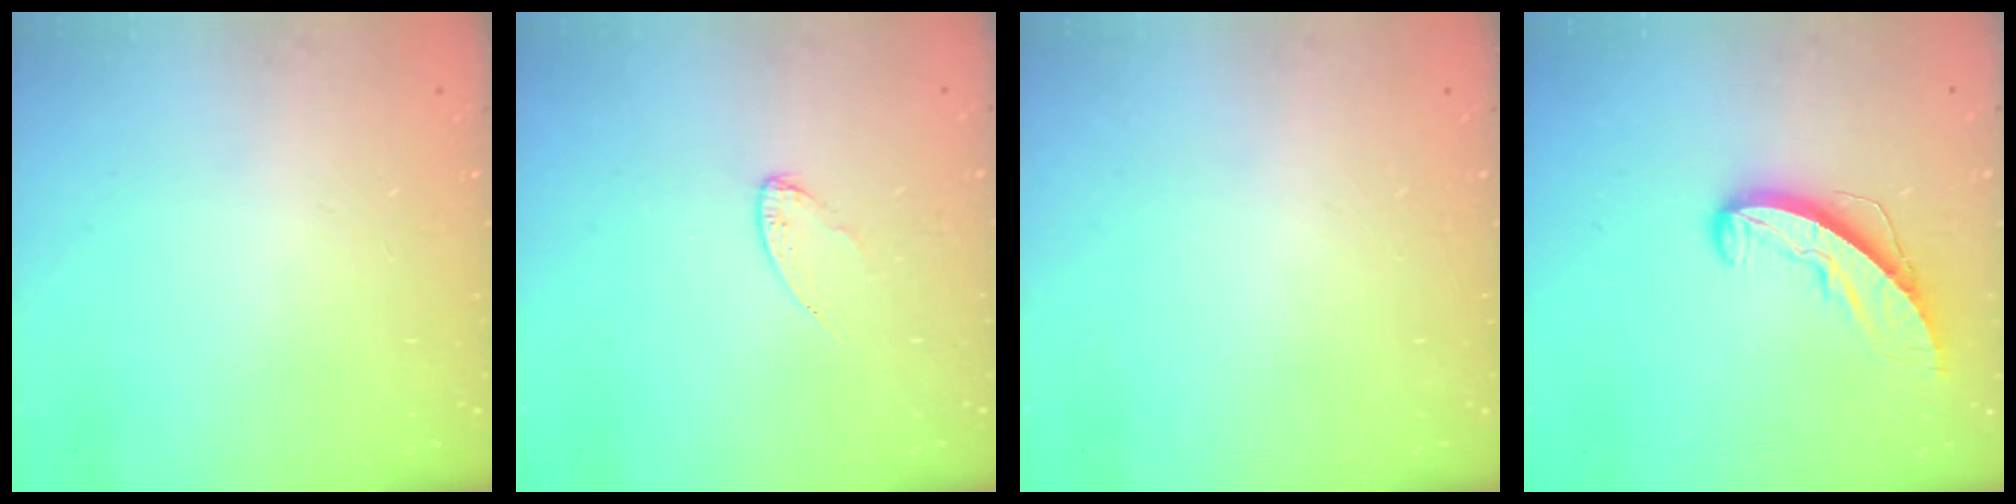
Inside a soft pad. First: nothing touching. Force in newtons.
{"total": 4.2, "press": 4.1, "slide": 0.4}
{"total": 0.0}
{"total": 9.9, "press": 9.8, "slide": 0.6}